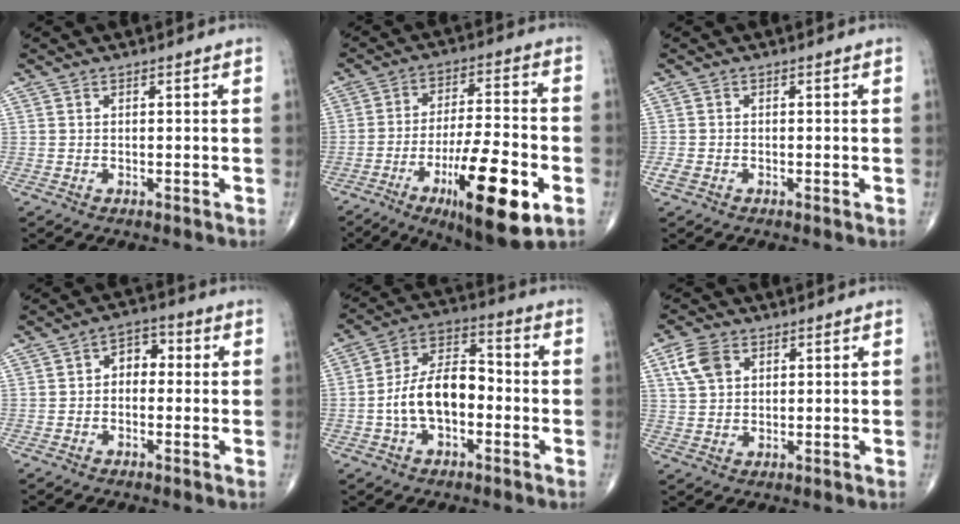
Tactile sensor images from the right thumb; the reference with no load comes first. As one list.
[{"total": 19.0, "force": [-7.6, 4.9, 16.8], "torque": [-0.272, 0.018, -0.114]}, {"total": 1.7, "force": [-0.8, 1.0, 1.1], "torque": [-0.029, -0.003, -0.017]}, {"total": 4.9, "force": [0.0, 3.6, 3.4], "torque": [-0.028, 0.021, -0.013]}, {"total": 12.0, "force": [-2.4, 7.0, 9.4], "torque": [-0.162, 0.044, -0.052]}, {"total": 6.1, "force": [2.5, 4.2, 3.6], "torque": [-0.064, 0.002, 0.049]}]